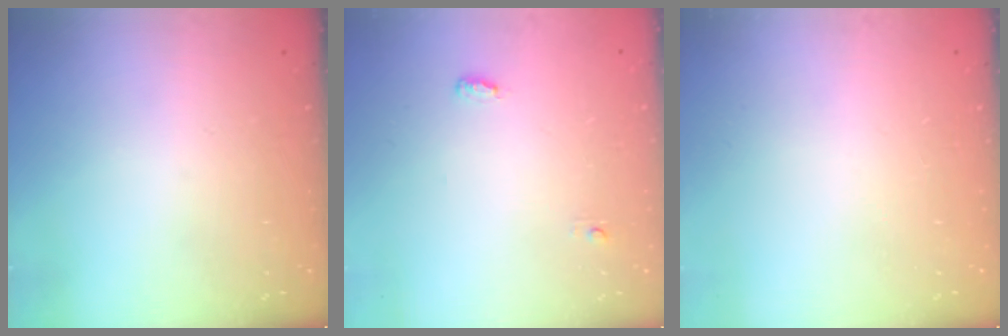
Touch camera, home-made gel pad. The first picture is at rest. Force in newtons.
{"total": 3.9, "press": 3.8, "slide": 1.0}
{"total": 0.0}